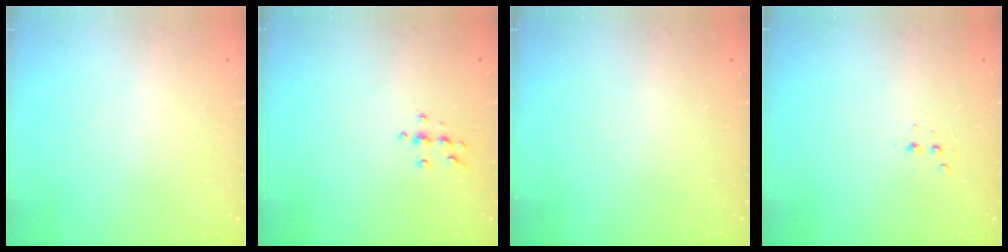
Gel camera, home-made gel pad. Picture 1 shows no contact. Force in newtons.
{"total": 4.8, "press": 4.8, "slide": 0.6}
{"total": 0.0}
{"total": 3.1, "press": 3.0, "slide": 0.6}